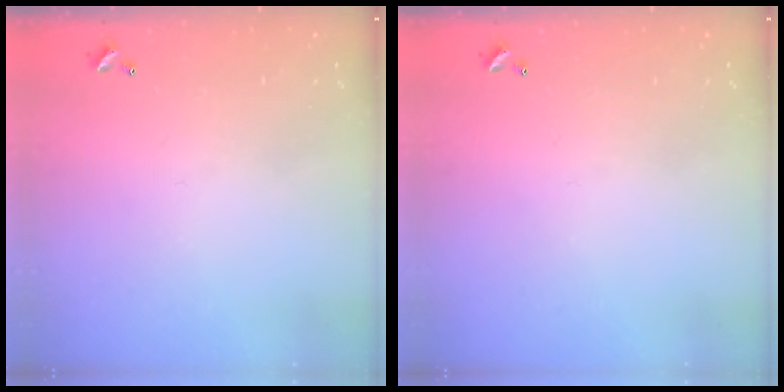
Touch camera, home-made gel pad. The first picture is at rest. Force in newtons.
{"total": 0.0}